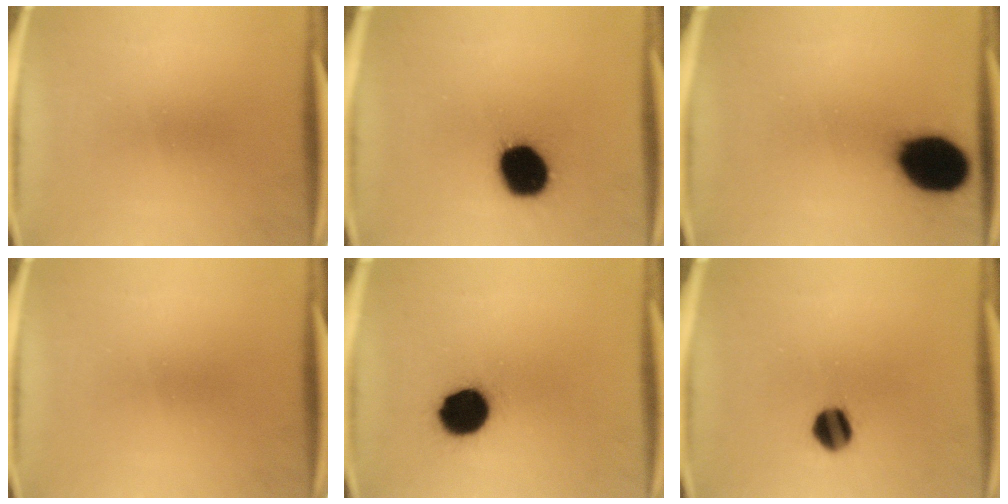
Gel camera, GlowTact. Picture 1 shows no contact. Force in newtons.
{"total": 16.3}
{"total": 18.3}
{"total": 0.0}
{"total": 13.0}
{"total": 6.7}